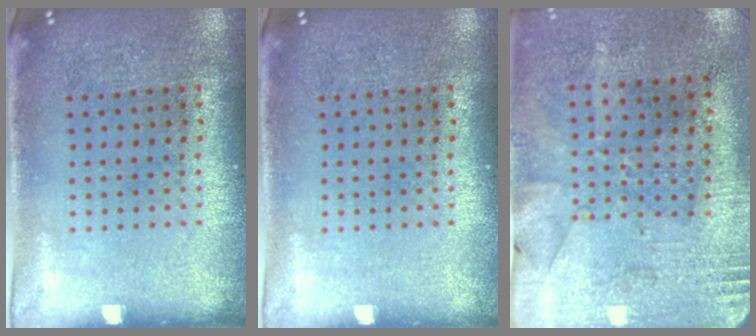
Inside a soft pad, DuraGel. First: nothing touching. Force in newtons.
{"total": 0.0}
{"total": 2.8, "press": 2.2, "slide": 1.7}